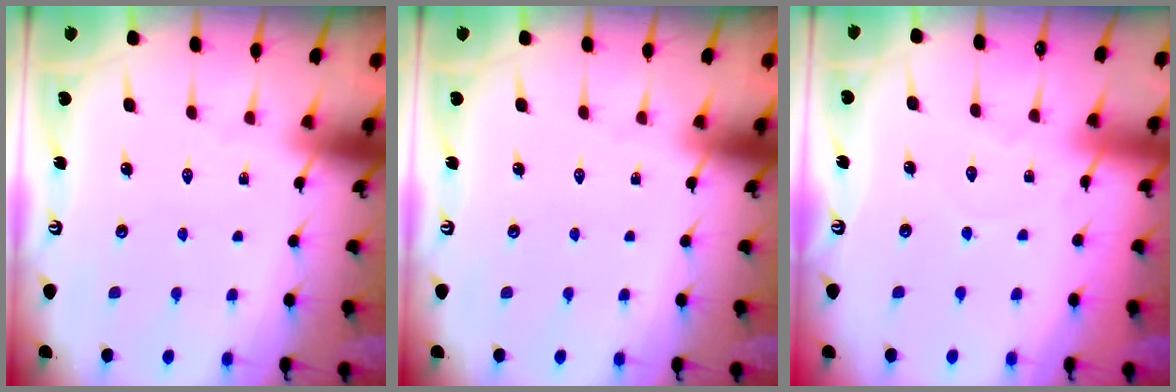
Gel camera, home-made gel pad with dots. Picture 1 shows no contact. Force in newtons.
{"total": 0.0}
{"total": 2.6, "press": 2.6, "slide": 0.3}